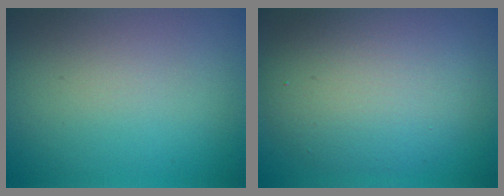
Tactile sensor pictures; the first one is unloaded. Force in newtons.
{"total": 7.6, "press": 7.6, "slide": 0.2}